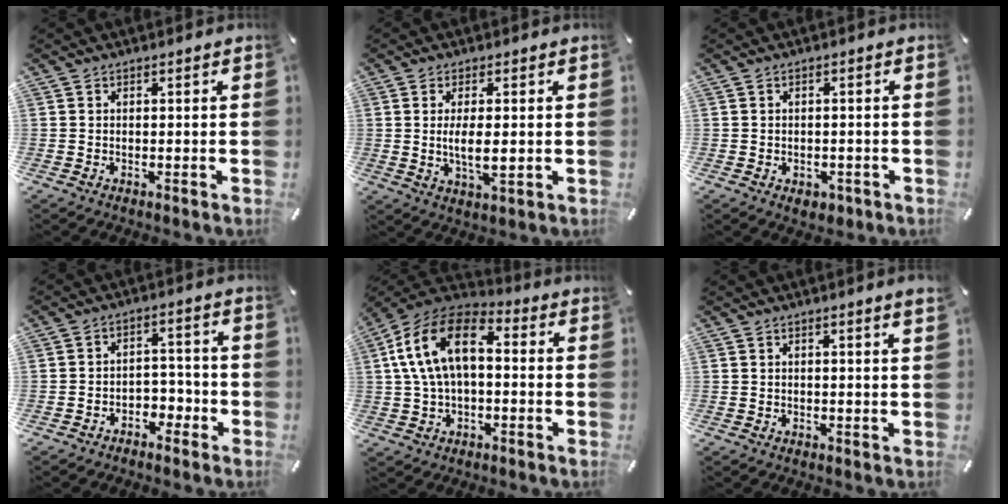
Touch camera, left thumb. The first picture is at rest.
{"total": 6.5, "force": [0.3, 2.2, 6.1], "torque": [-0.110, -0.010, -0.001]}
{"total": 2.8, "force": [-1.3, 1.9, 1.6], "torque": [-0.032, 0.003, -0.023]}
{"total": 4.1, "force": [-2.2, 3.2, 1.3], "torque": [-0.023, 0.009, -0.043]}
{"total": 14.8, "force": [2.3, 9.0, 11.6], "torque": [-0.247, 0.011, 0.041]}
{"total": 2.0, "force": [1.1, 0.0, 1.7], "torque": [-0.033, -0.001, 0.019]}